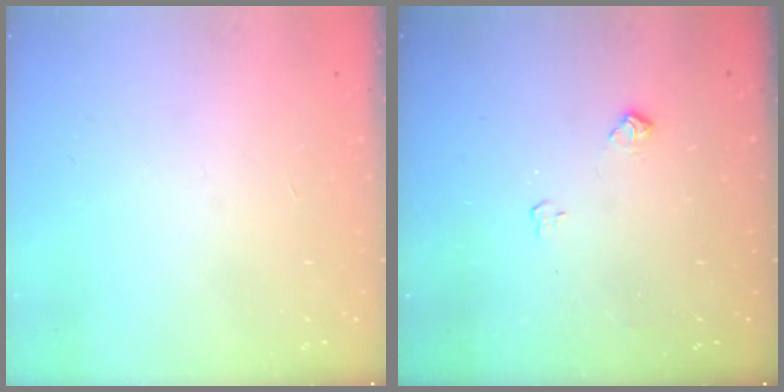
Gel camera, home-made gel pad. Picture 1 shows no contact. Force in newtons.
{"total": 5.7, "press": 5.7, "slide": 0.7}